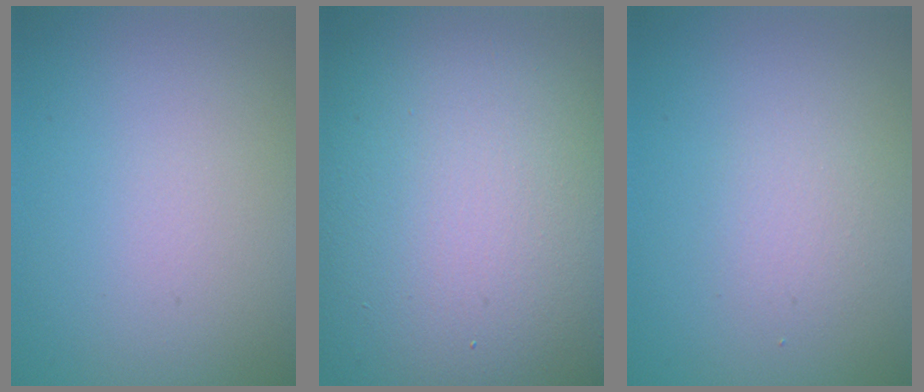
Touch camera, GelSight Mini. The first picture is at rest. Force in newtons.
{"total": 19.8, "press": 19.8, "slide": 0.7}
{"total": 1.5, "press": 1.5, "slide": 0.1}